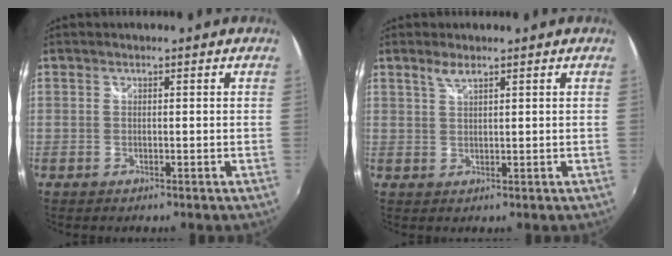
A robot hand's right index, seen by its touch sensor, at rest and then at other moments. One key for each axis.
{"total": 2.0, "fx": 1.5, "fy": 0.5, "fz": 1.3, "tx": -0.024, "ty": 0.002, "tz": 0.027}